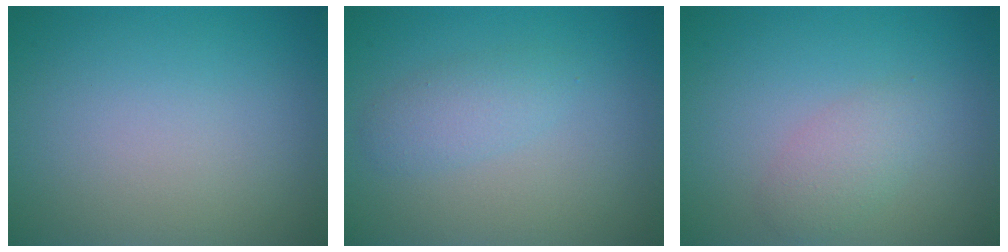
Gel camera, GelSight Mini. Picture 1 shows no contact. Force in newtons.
{"total": 2.0, "press": 2.0, "slide": 0.1}
{"total": 2.1, "press": 2.1, "slide": 0.1}